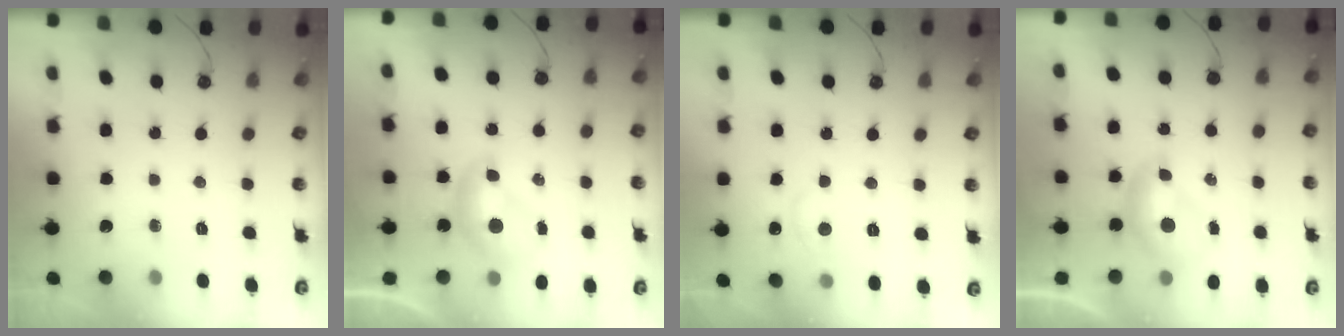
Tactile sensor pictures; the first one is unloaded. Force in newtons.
{"total": 0.0}
{"total": 1.2, "press": 0.5, "slide": 1.1}
{"total": 0.0}